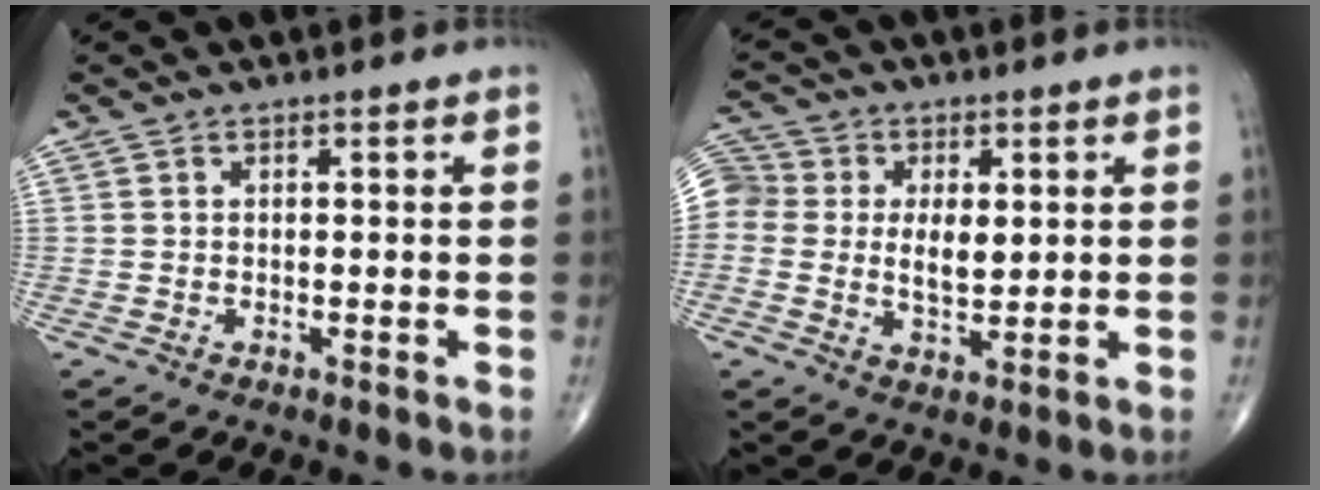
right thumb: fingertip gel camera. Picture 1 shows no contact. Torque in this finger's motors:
{"motor_torque": [0.51, 2.19, 1.03, -0.07, 0.18]}